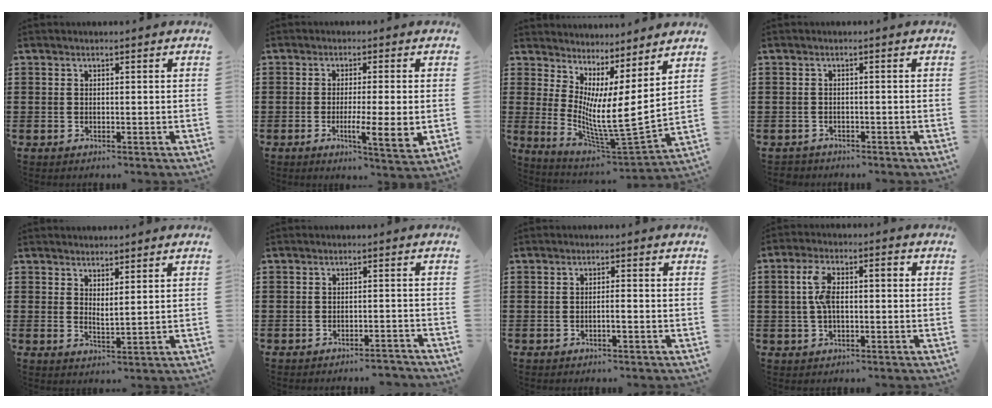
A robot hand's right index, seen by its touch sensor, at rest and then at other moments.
{"total": 5.9, "force": [-1.3, 0.4, 5.8], "torque": [-0.097, -0.013, -0.021]}
{"total": 7.6, "force": [1.9, 0.5, 7.4], "torque": [-0.142, -0.048, 0.034]}
{"total": 1.3, "force": [-1.2, 0.4, -0.1], "torque": [-0.003, 0.004, -0.028]}
{"total": 2.1, "force": [2.1, -0.1, 0.2], "torque": [-0.010, 0.002, 0.041]}
{"total": 2.4, "force": [-2.4, 0.1, 0.4], "torque": [-0.010, 0.000, -0.049]}
{"total": 1.4, "force": [-0.5, 0.0, 1.3], "torque": [-0.023, -0.003, -0.009]}
{"total": 5.9, "force": [0.2, 2.7, 5.3], "torque": [-0.117, 0.007, -0.003]}